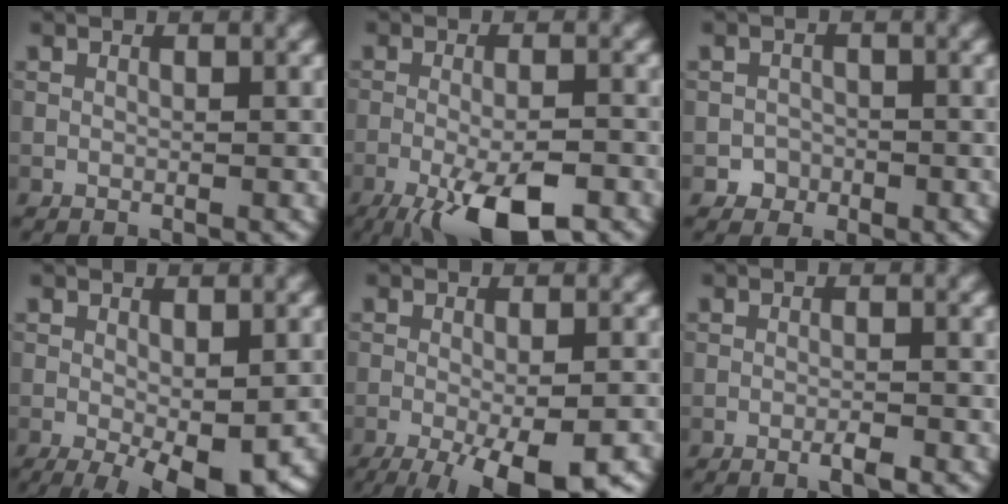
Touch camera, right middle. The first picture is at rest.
{"total": 8.7, "force": [-4.9, 2.5, 6.8], "torque": [-0.115, -0.011, -0.083]}
{"total": 1.5, "force": [-0.7, 1.3, 0.0], "torque": [0.013, 0.003, -0.014]}
{"total": 6.0, "force": [-2.0, 1.8, 5.4], "torque": [-0.080, -0.016, -0.025]}
{"total": 8.7, "force": [-4.6, 2.1, 7.1], "torque": [-0.110, -0.014, -0.070]}
{"total": 1.2, "force": [-0.7, 0.1, 1.0], "torque": [-0.016, -0.002, -0.015]}